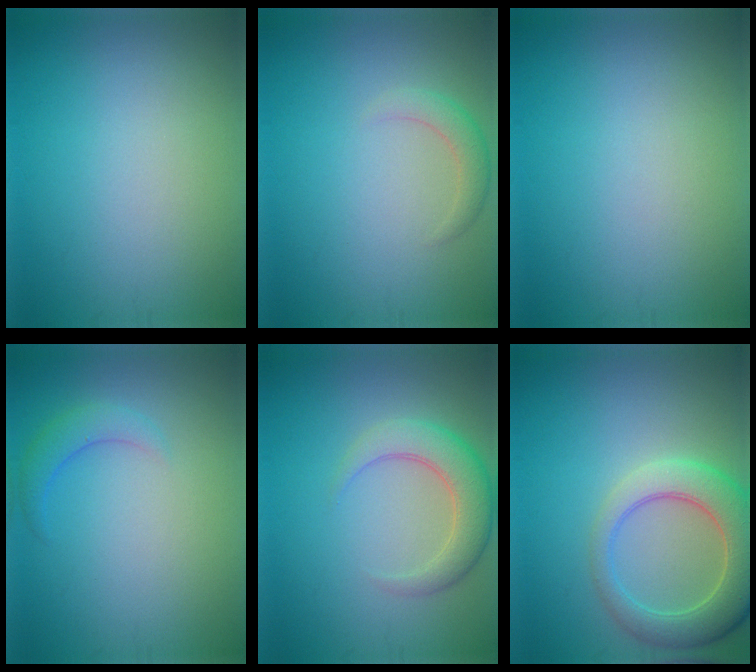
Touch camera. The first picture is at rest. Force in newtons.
{"total": 1.9, "press": 1.9, "slide": 0.0}
{"total": 0.0}
{"total": 2.0, "press": 2.0, "slide": 0.2}
{"total": 5.4, "press": 5.4, "slide": 0.1}
{"total": 6.4, "press": 6.3, "slide": 0.8}